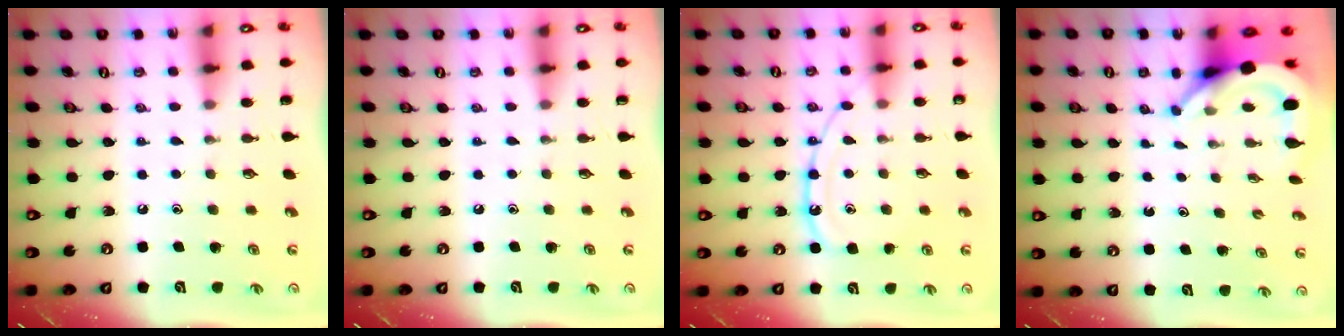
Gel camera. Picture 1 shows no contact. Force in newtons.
{"total": 0.0}
{"total": 12.3, "press": 12.2, "slide": 1.3}
{"total": 5.5, "press": 5.4, "slide": 0.7}